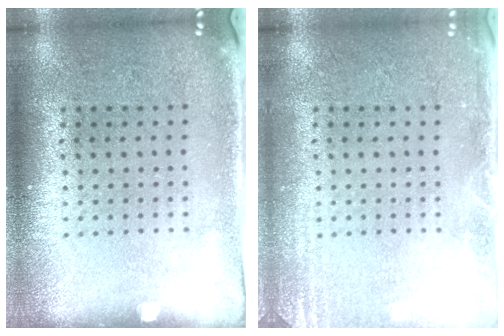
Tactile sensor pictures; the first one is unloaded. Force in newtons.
{"total": 2.0, "press": 2.0, "slide": 0.4}